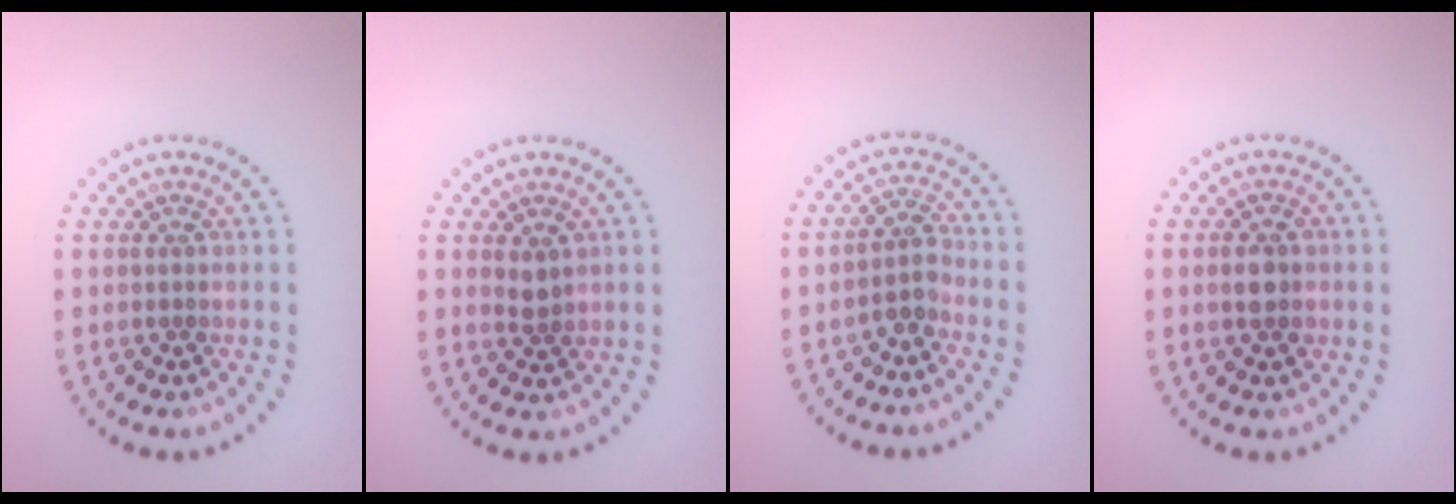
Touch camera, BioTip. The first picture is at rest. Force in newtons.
{"total": 1.3, "press": 1.1, "slide": 0.5}
{"total": 2.0, "press": 1.7, "slide": 1.2}
{"total": 2.6, "press": 2.6, "slide": 0.3}